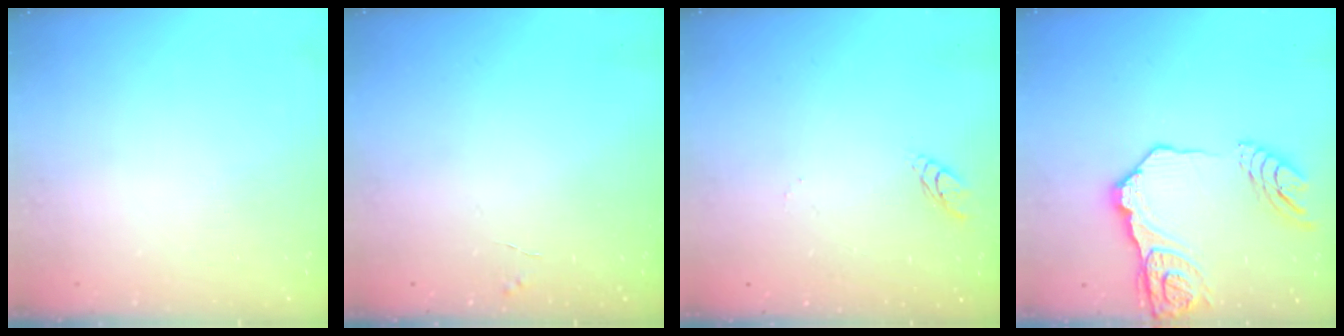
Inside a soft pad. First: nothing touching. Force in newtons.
{"total": 2.8, "press": 2.8, "slide": 0.3}
{"total": 4.0, "press": 4.0, "slide": 0.3}
{"total": 18.3, "press": 18.2, "slide": 1.9}